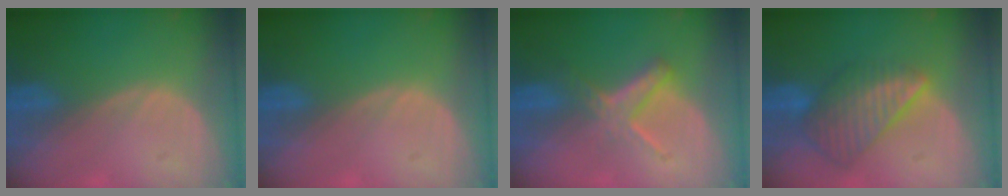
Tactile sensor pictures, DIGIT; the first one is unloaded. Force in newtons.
{"total": 0.0}
{"total": 5.8, "press": 5.2, "slide": 2.7}
{"total": 8.8, "press": 7.6, "slide": 4.4}